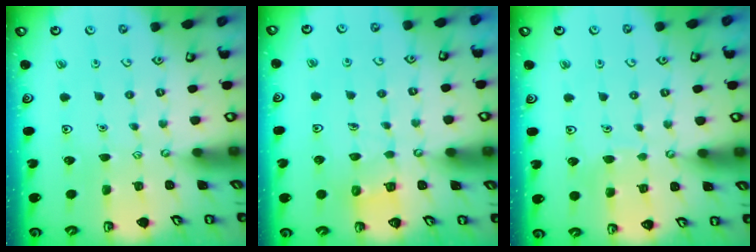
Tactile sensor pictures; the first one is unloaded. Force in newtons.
{"total": 4.8, "press": 4.8, "slide": 0.3}
{"total": 3.7, "press": 3.7, "slide": 0.3}